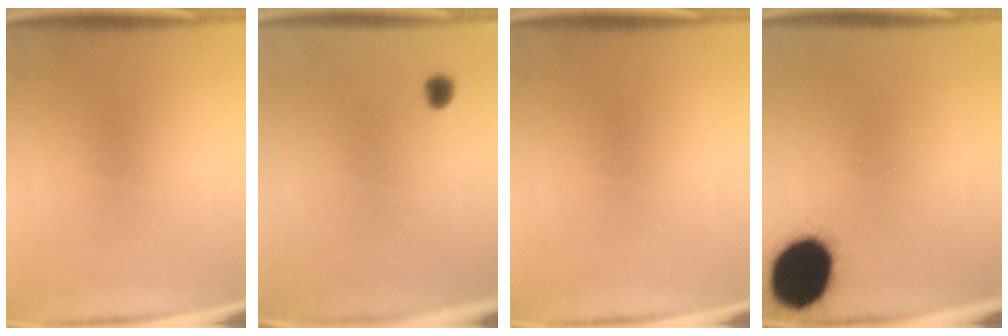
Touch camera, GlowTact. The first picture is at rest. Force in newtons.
{"total": 1.8}
{"total": 0.0}
{"total": 18.3}